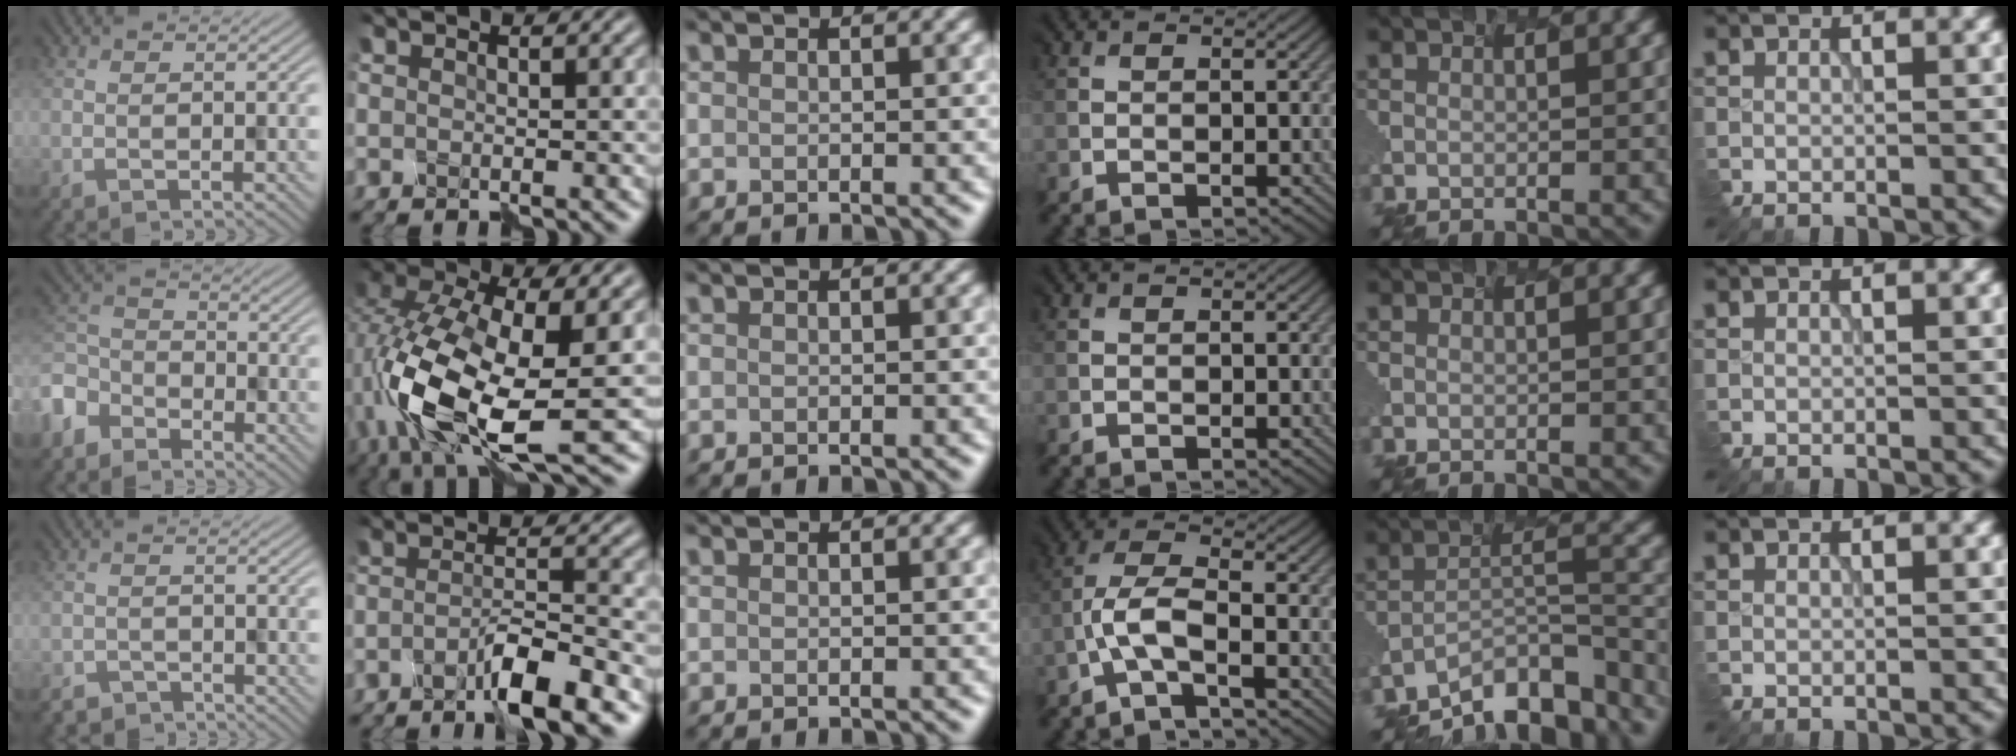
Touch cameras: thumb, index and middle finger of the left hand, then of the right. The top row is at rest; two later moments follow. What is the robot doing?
{"motion": "disassemble", "object": "puzzle pieces"}